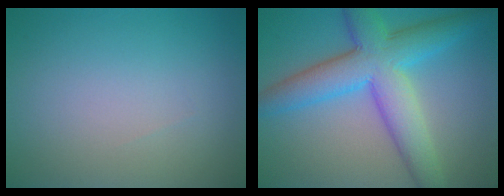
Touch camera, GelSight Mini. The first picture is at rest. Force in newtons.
{"total": 8.3, "press": 8.3, "slide": 0.1}